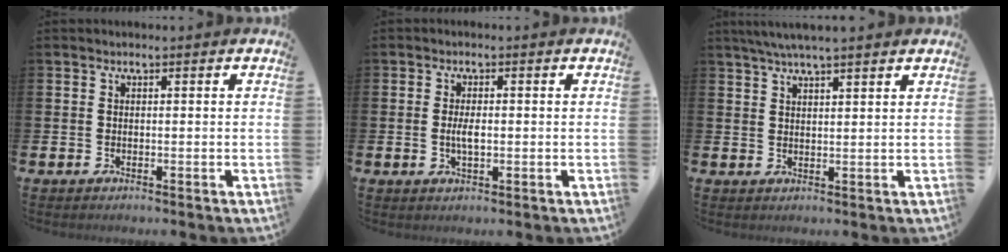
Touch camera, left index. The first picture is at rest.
{"total": 2.5, "force": [-0.1, 1.1, 2.3], "torque": [-0.036, 0.000, -0.004]}
{"total": 4.2, "force": [3.8, -0.1, 1.9], "torque": [-0.043, -0.005, 0.068]}